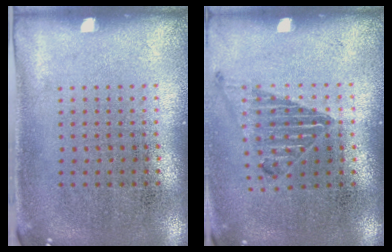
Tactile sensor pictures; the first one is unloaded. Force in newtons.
{"total": 1.0, "press": 1.0, "slide": 0.2}